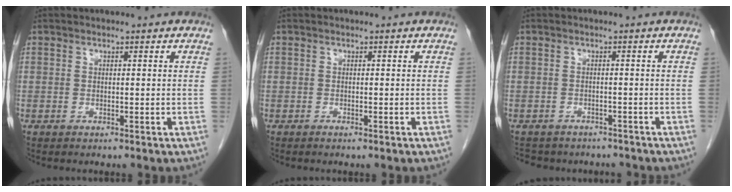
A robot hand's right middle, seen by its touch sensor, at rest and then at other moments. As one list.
[{"total": 0.9, "force": [-0.7, 0.1, 0.6], "torque": [-0.011, -0.001, -0.007]}, {"total": 8.8, "force": [-7.7, 3.9, 1.9], "torque": [-0.034, 0.005, -0.091]}]